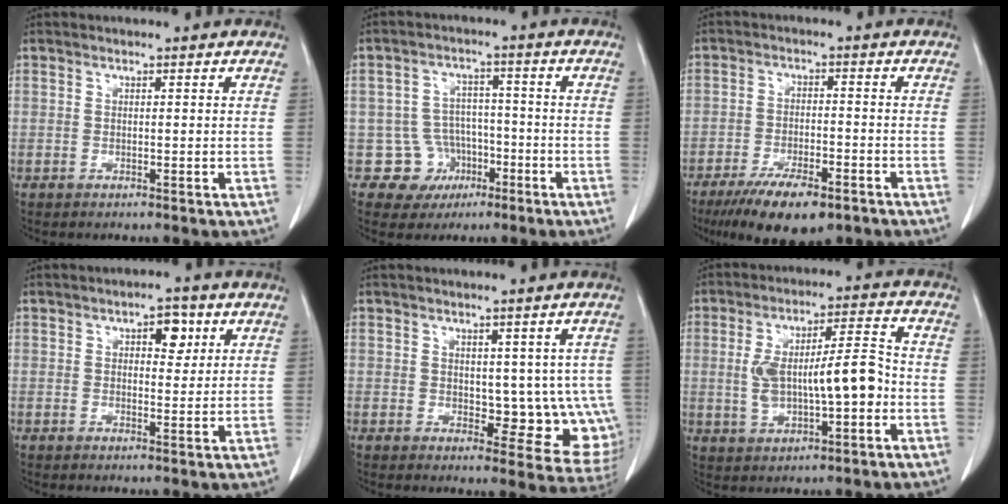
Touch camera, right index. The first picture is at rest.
{"total": 6.6, "force": [-2.6, 6.1, 0.0], "torque": [0.013, 0.016, -0.035]}
{"total": 9.9, "force": [-7.1, 3.9, 5.8], "torque": [-0.089, -0.008, -0.109]}
{"total": 4.1, "force": [1.8, 2.0, 3.0], "torque": [-0.038, 0.006, 0.024]}
{"total": 9.0, "force": [0.5, 5.0, 7.5], "torque": [-0.065, -0.002, 0.016]}
{"total": 11.0, "force": [-1.1, 3.1, 10.5], "torque": [-0.192, 0.023, -0.011]}